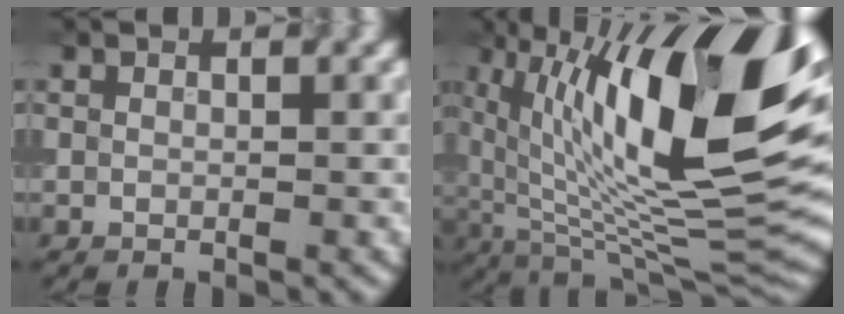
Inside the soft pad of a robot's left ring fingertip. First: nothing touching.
{"total": 17.7, "force": [5.1, 6.5, 15.7], "torque": [-0.252, 0.009, 0.083]}